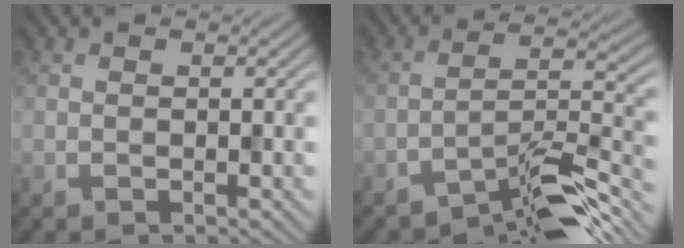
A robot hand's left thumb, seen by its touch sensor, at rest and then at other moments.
{"total": 9.1, "force": [-7.1, 1.6, 5.4], "torque": [-0.085, 0.014, -0.127]}